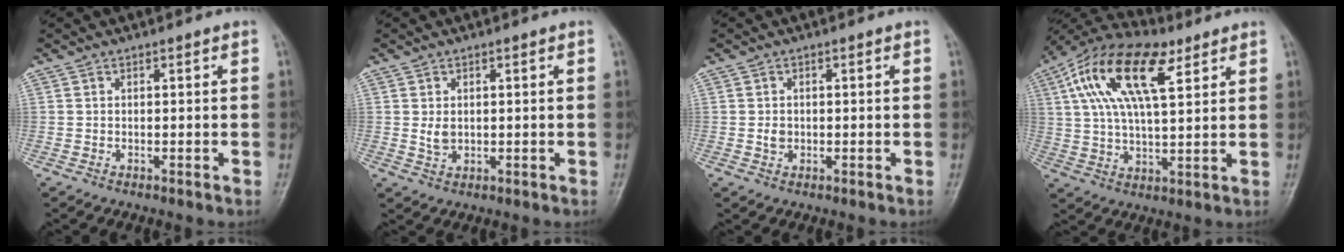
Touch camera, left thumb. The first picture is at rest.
{"total": 2.6, "force": [0.4, 1.9, 1.6], "torque": [-0.022, -0.006, 0.013]}
{"total": 1.8, "force": [-0.1, 1.6, 0.9], "torque": [-0.008, 0.003, 0.000]}
{"total": 18.5, "force": [7.7, 8.2, 14.7], "torque": [-0.265, 0.010, 0.133]}